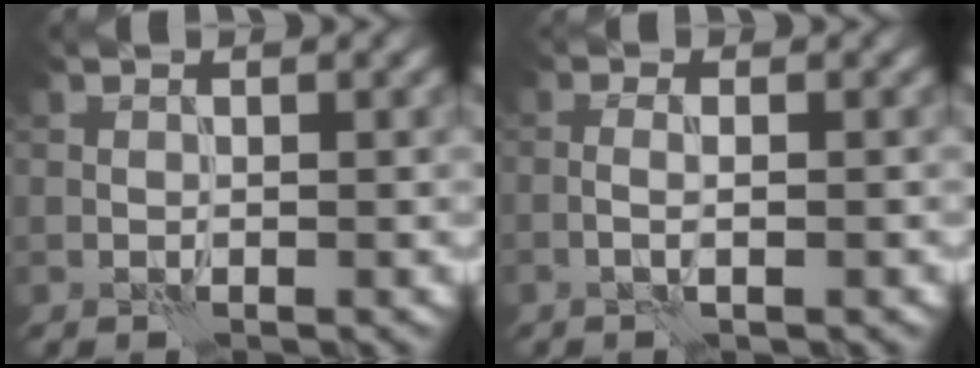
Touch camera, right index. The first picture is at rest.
{"total": 1.6, "force": [-0.5, 0.4, 1.5], "torque": [-0.023, 0.003, -0.014]}